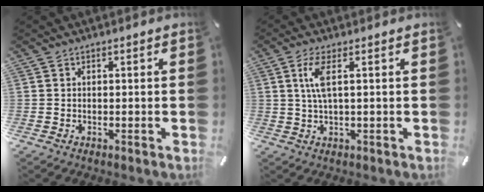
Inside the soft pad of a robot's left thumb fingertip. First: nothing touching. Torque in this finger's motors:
{"motor_torque": [0.17, 0.14, 0.75, -0.32, 0.29]}